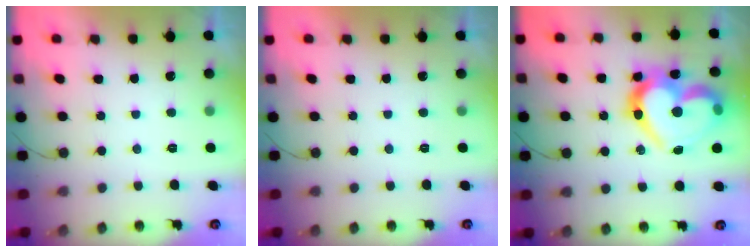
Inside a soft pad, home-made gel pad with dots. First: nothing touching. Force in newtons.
{"total": 1.7, "press": 1.6, "slide": 0.0}
{"total": 23.8, "press": 23.7, "slide": 2.0}